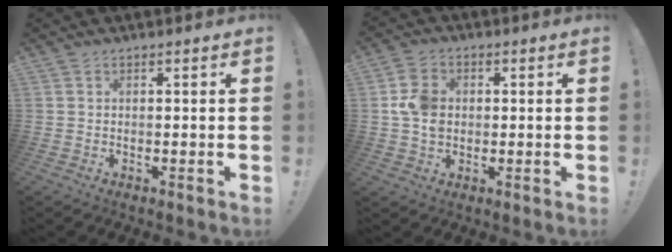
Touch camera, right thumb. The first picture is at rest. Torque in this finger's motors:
{"motor_torque": [1.25, 1.61, 1.00, -0.12, 0.04]}